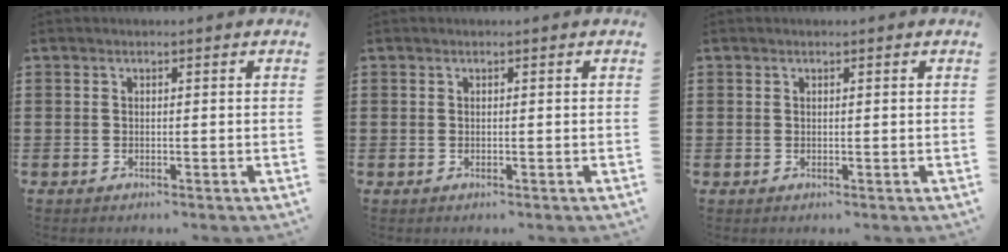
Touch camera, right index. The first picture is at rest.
{"total": 0.0}
{"total": 0.0}